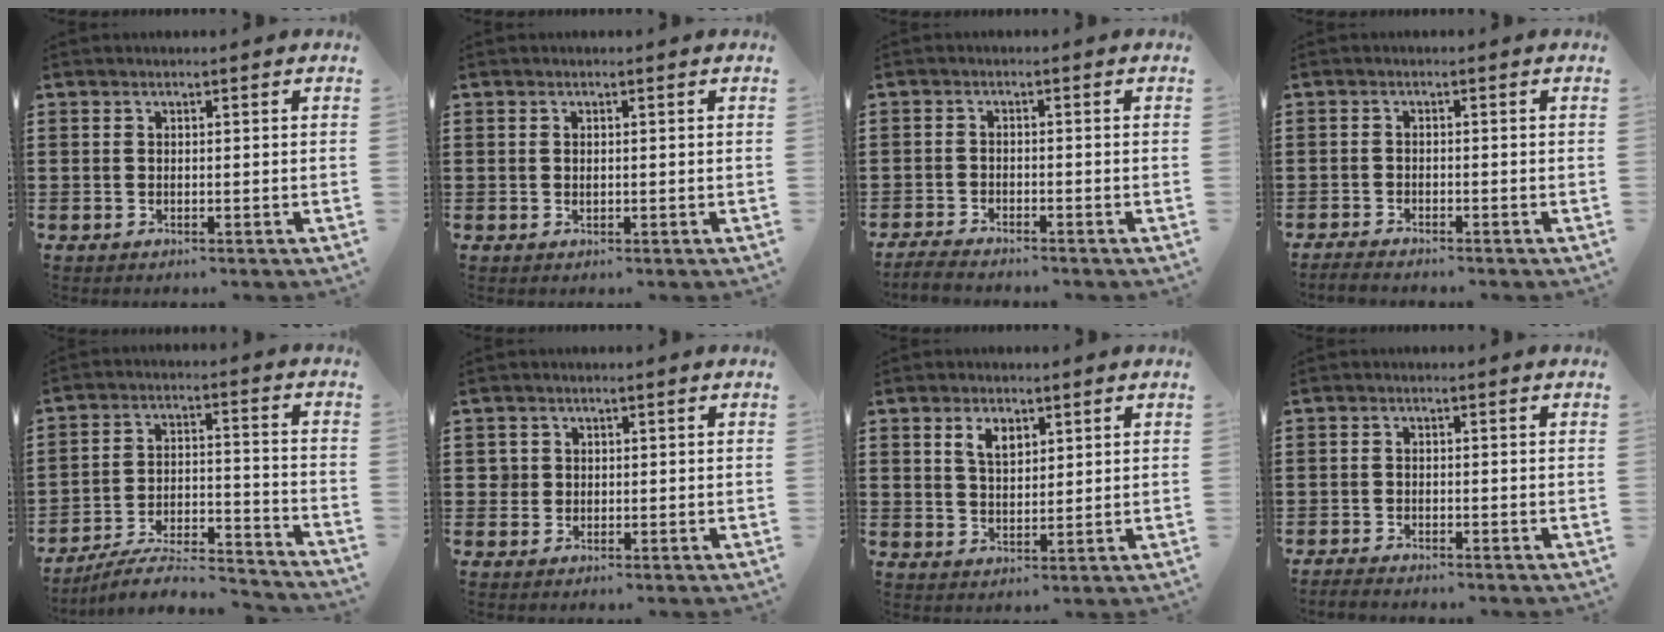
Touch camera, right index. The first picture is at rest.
{"total": 0.7, "force": [0.0, 0.3, 0.6], "torque": [-0.013, 0.000, 0.000]}
{"total": 2.3, "force": [-2.3, 0.1, 0.3], "torque": [-0.008, 0.002, -0.048]}
{"total": 1.5, "force": [-1.5, 0.1, 0.0], "torque": [-0.006, 0.001, -0.031]}
{"total": 7.0, "force": [-6.3, 1.1, 2.7], "torque": [-0.049, 0.001, -0.124]}
{"total": 1.7, "force": [0.3, 1.6, 0.3], "torque": [-0.012, 0.009, 0.005]}
{"total": 3.6, "force": [2.0, 2.0, 2.3], "torque": [-0.053, 0.008, 0.036]}
{"total": 1.3, "force": [-1.3, 0.1, 0.0], "torque": [-0.004, 0.001, -0.026]}